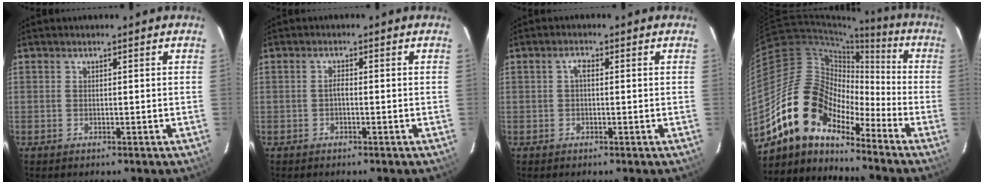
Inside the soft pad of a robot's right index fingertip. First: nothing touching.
{"total": 1.0, "force": [-0.4, 0.3, 0.9], "torque": [-0.018, 0.006, -0.009]}
{"total": 1.3, "force": [0.0, 0.7, 1.2], "torque": [-0.022, 0.008, -0.003]}
{"total": 14.4, "force": [-11.2, 6.5, 6.2], "torque": [-0.107, 0.018, -0.218]}